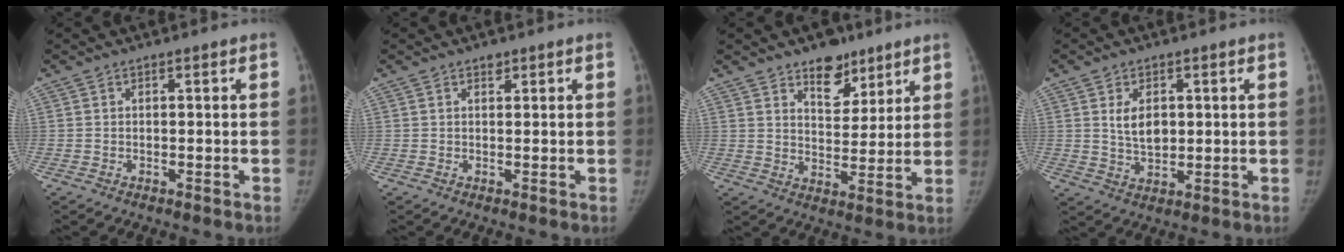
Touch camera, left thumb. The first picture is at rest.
{"total": 1.1, "force": [0.8, 0.7, 0.4], "torque": [0.000, -0.005, 0.010]}
{"total": 9.0, "force": [6.2, 5.1, 4.0], "torque": [-0.024, -0.039, 0.098]}
{"total": 5.8, "force": [1.3, 3.8, 4.2], "torque": [-0.053, -0.011, 0.029]}